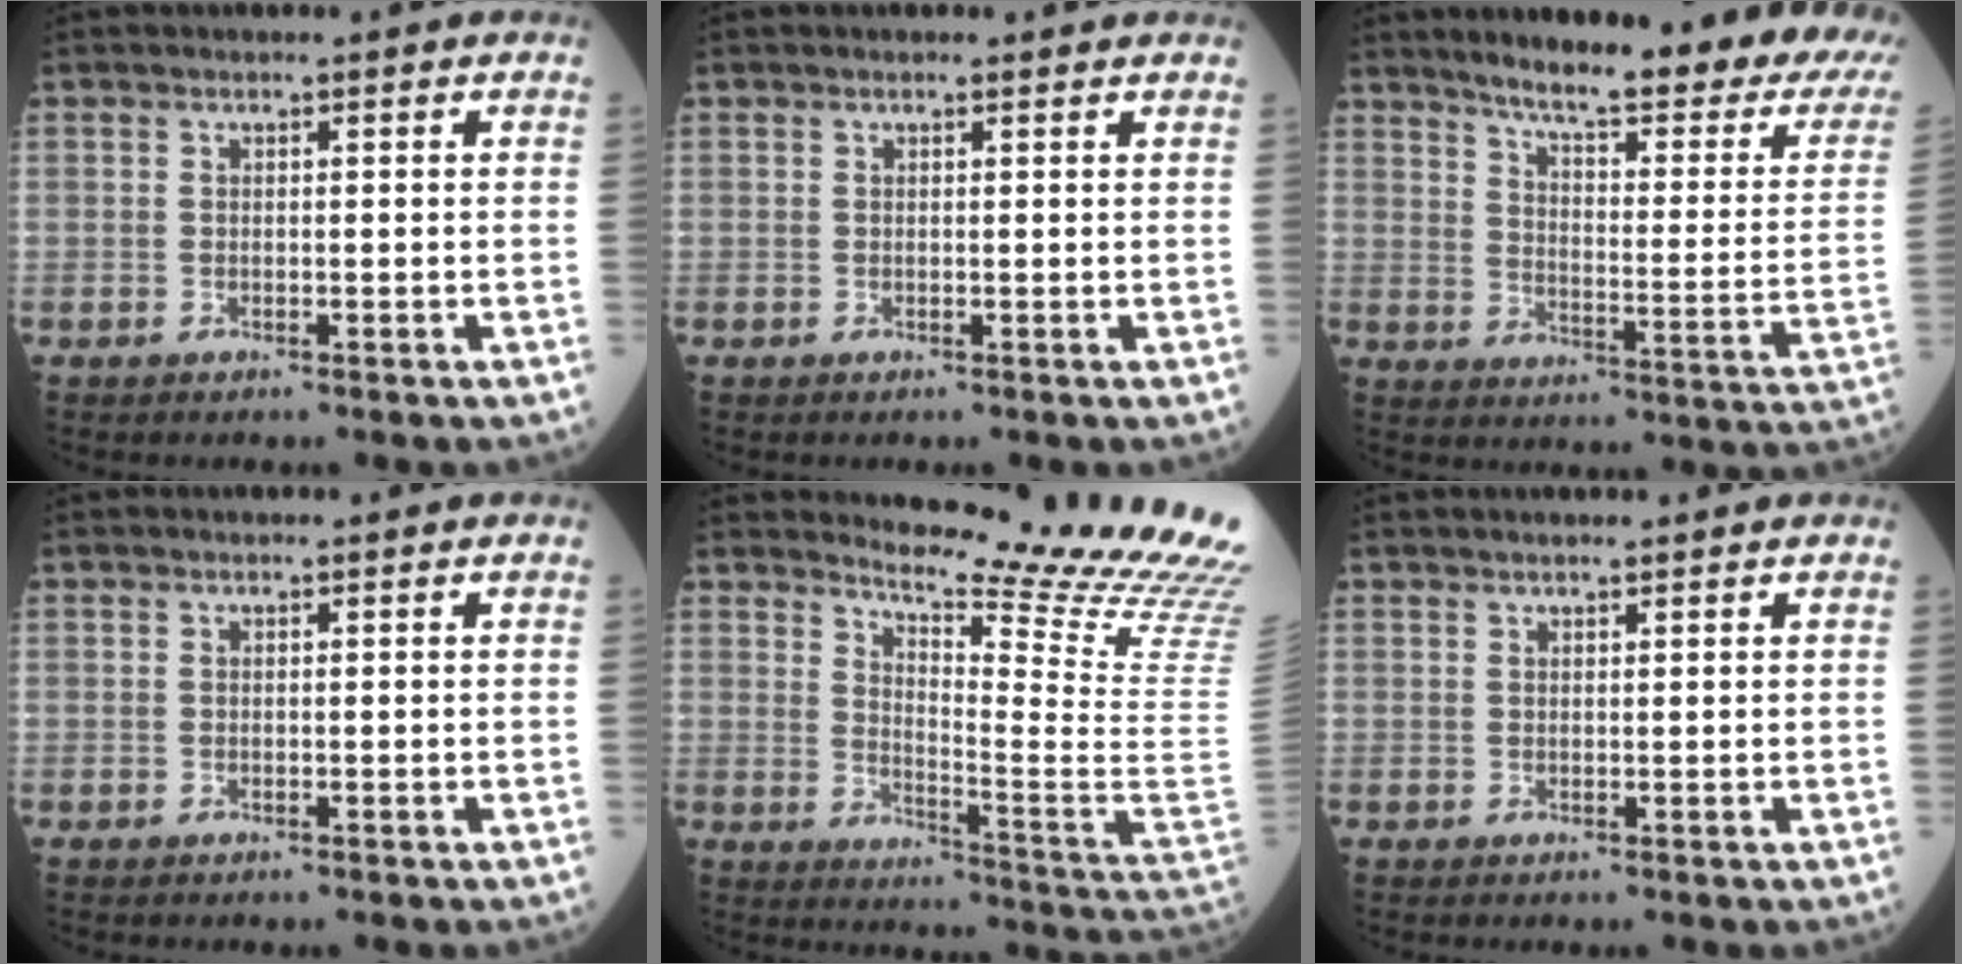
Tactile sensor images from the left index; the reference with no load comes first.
{"total": 1.2, "force": [1.0, 0.4, 0.3], "torque": [-0.013, 0.009, 0.015]}
{"total": 23.4, "force": [19.1, 2.4, 13.2], "torque": [-0.185, -0.062, 0.243]}
{"total": 0.0}
{"total": 21.4, "force": [19.9, -2.4, 7.5], "torque": [-0.131, -0.163, 0.247]}
{"total": 2.2, "force": [1.9, 0.5, 1.0], "torque": [-0.014, 0.012, 0.029]}